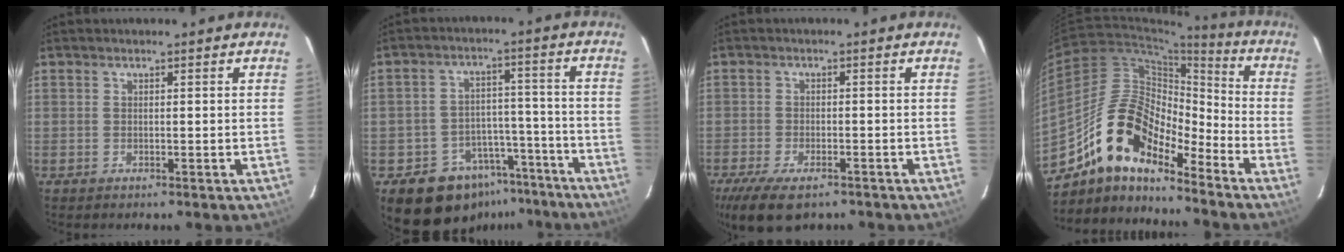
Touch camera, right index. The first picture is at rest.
{"total": 14.0, "force": [-10.2, 9.0, 3.0], "torque": [-0.065, 0.052, -0.127]}
{"total": 10.6, "force": [-7.3, 4.5, 6.2], "torque": [-0.146, -0.030, -0.124]}
{"total": 15.7, "force": [-11.9, 5.5, 8.6], "torque": [-0.148, 0.009, -0.235]}